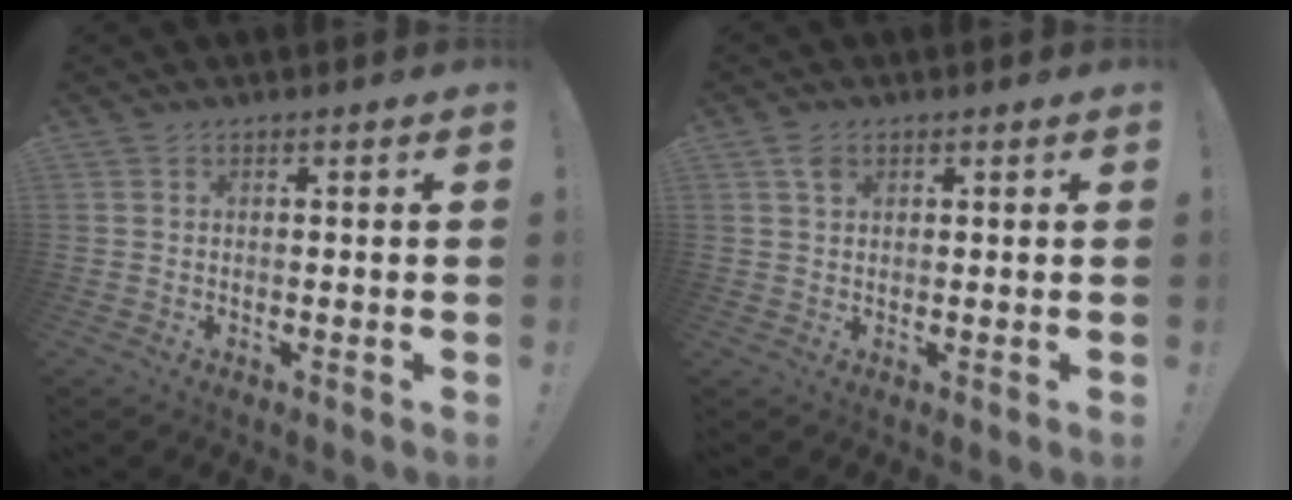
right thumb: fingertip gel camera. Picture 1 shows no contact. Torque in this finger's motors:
{"motor_torque": [0.13, 0.48, -0.14, 0.14, 0.00]}